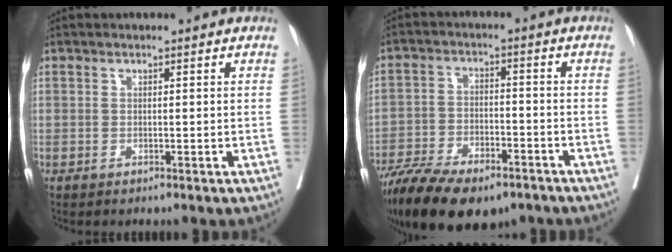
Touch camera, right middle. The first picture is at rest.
{"total": 16.8, "force": [-12.5, 6.4, 9.3], "torque": [-0.186, -0.016, -0.205]}